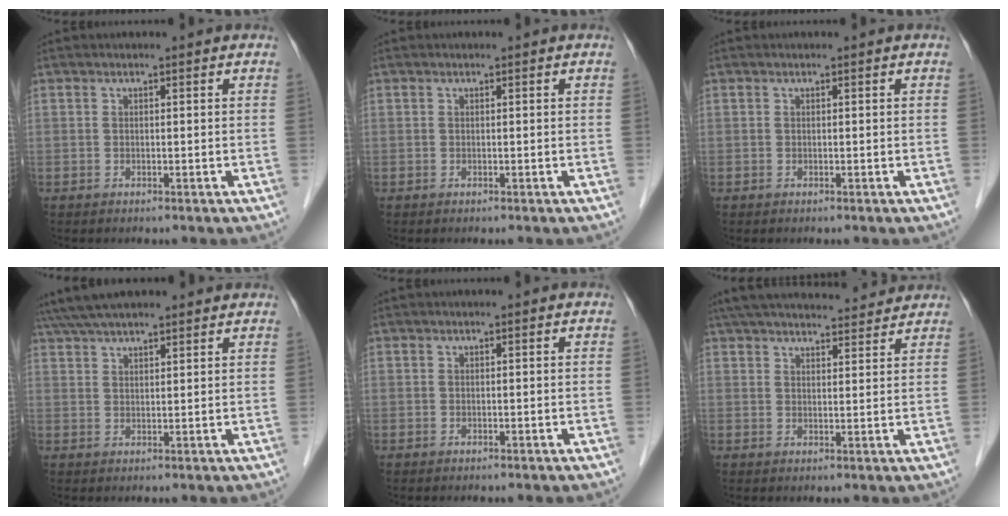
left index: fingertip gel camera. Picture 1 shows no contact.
{"total": 0.0}
{"total": 0.0}
{"total": 12.5, "force": [10.9, 2.3, 5.7], "torque": [-0.100, 0.051, 0.168]}
{"total": 0.0}
{"total": 18.9, "force": [17.3, 3.4, 6.7], "torque": [-0.111, 0.047, 0.244]}